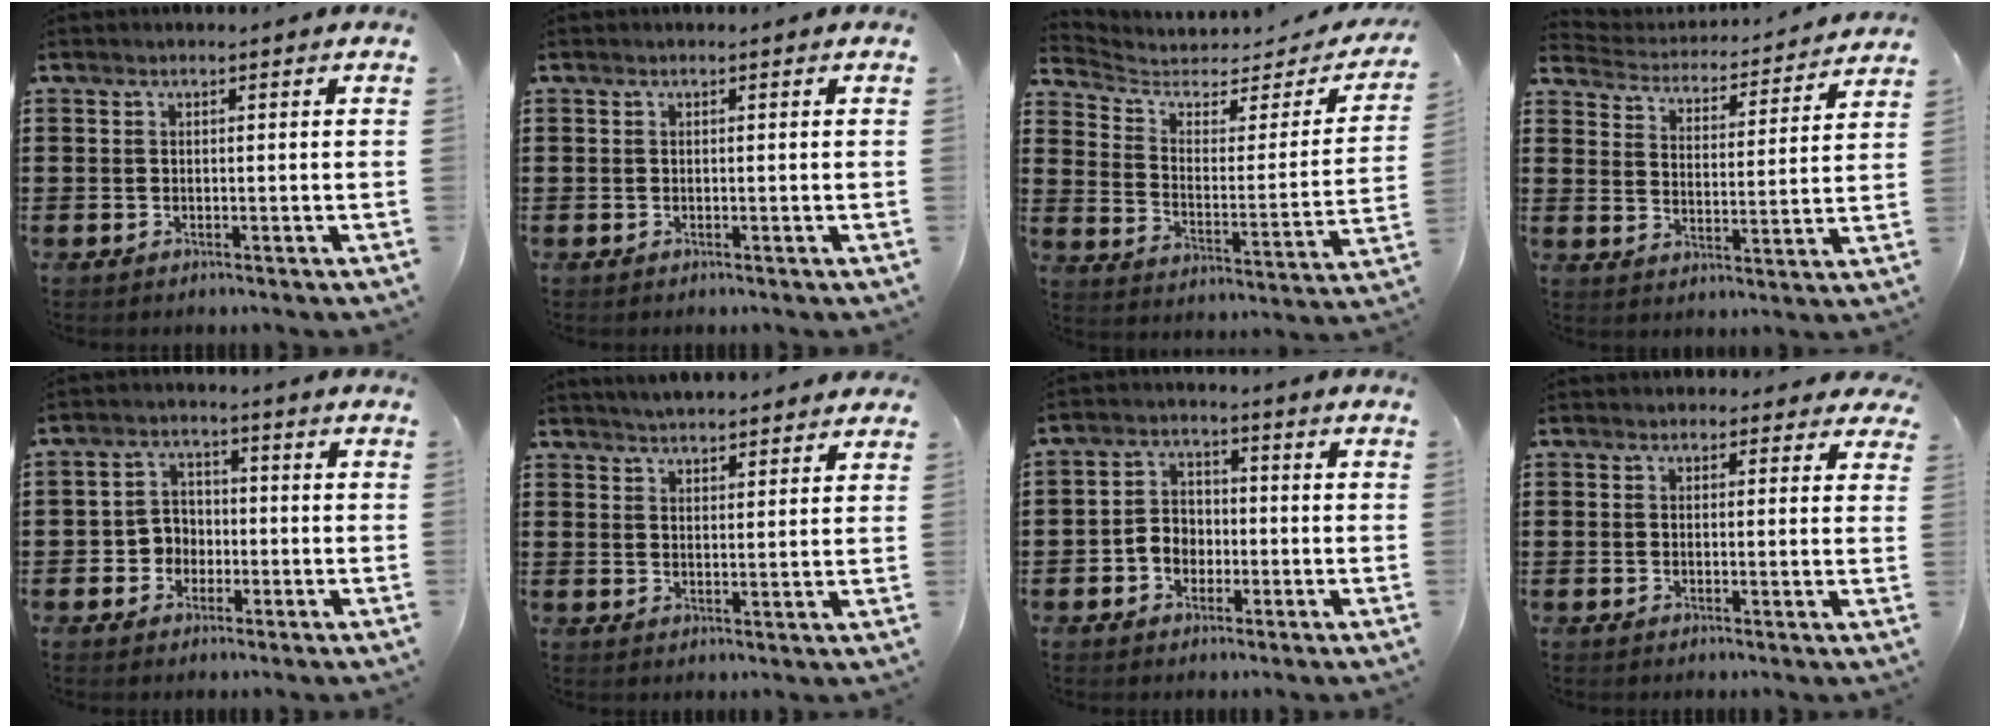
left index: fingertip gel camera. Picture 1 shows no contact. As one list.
[{"total": 0.0}, {"total": 4.5, "force": [3.6, 2.2, 1.5], "torque": [-0.056, -0.024, 0.059]}, {"total": 3.2, "force": [3.2, 0.2, -0.1], "torque": [-0.024, -0.031, 0.046]}, {"total": 3.9, "force": [-1.4, 3.5, 1.0], "torque": [-0.031, 0.009, -0.032]}, {"total": 3.5, "force": [3.5, 0.0, 0.2], "torque": [-0.014, -0.011, 0.064]}, {"total": 4.1, "force": [-1.6, 3.4, 1.7], "torque": [-0.041, 0.010, -0.035]}, {"total": 1.9, "force": [1.6, 0.9, 0.4], "torque": [-0.007, 0.003, 0.028]}]